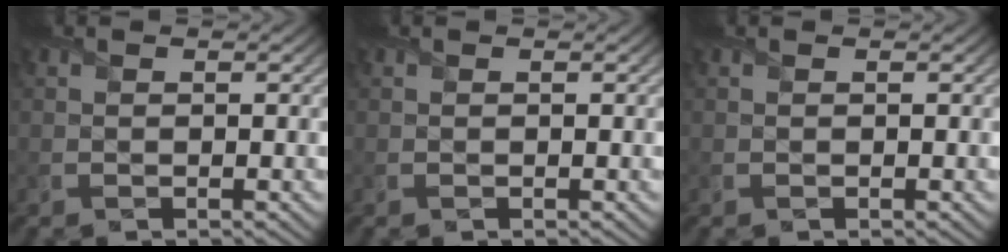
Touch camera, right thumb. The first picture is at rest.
{"total": 0.0}
{"total": 0.0}